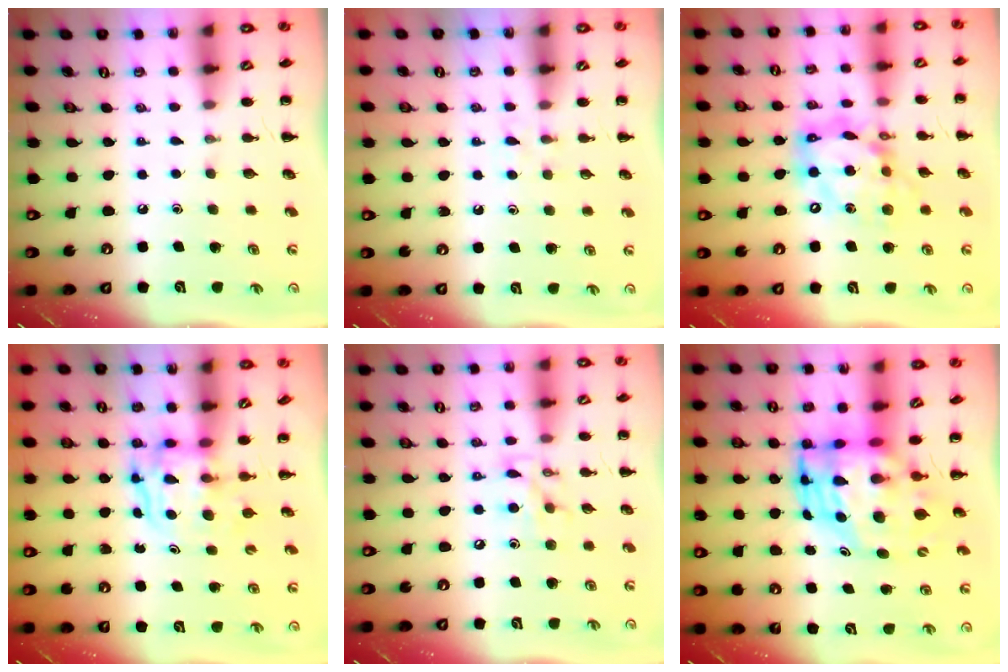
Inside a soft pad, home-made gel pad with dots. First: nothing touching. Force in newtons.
{"total": 3.0, "press": 2.7, "slide": 1.2}
{"total": 14.0, "press": 13.6, "slide": 3.6}
{"total": 3.6, "press": 3.6, "slide": 0.4}
{"total": 9.5, "press": 9.5, "slide": 0.5}
{"total": 8.6, "press": 8.3, "slide": 2.2}